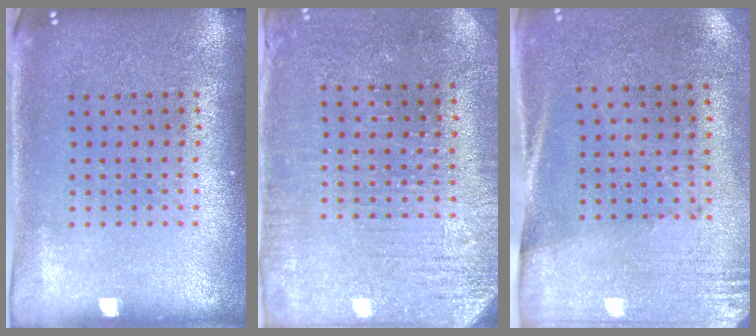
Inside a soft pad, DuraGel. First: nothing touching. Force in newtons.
{"total": 3.0, "press": 2.8, "slide": 0.8}
{"total": 2.7, "press": 2.4, "slide": 1.3}